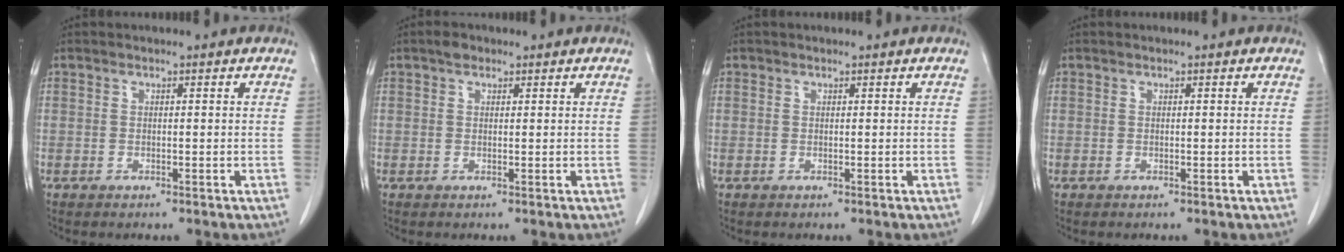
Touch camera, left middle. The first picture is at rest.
{"total": 1.2, "force": [0.8, 0.7, 0.5], "torque": [-0.012, 0.006, 0.011]}
{"total": 0.0}
{"total": 0.0}